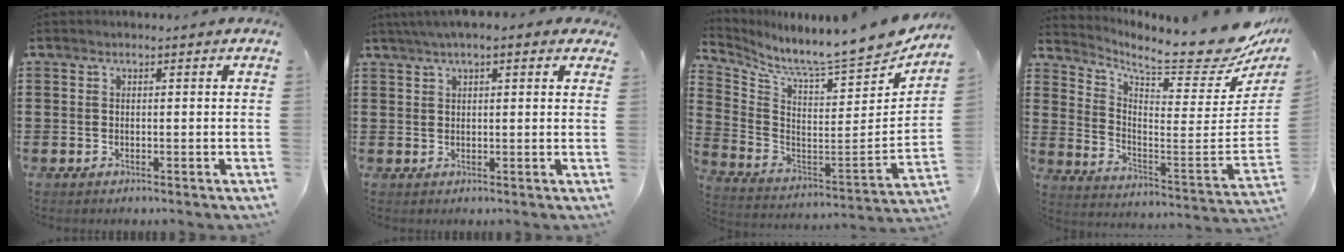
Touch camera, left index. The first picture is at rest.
{"total": 3.0, "force": [1.8, 0.7, 2.2], "torque": [-0.046, 0.007, 0.032]}
{"total": 8.6, "force": [8.1, -0.8, 2.9], "torque": [-0.080, -0.093, 0.126]}
{"total": 10.2, "force": [8.9, 0.7, 5.1], "torque": [-0.097, -0.088, 0.141]}